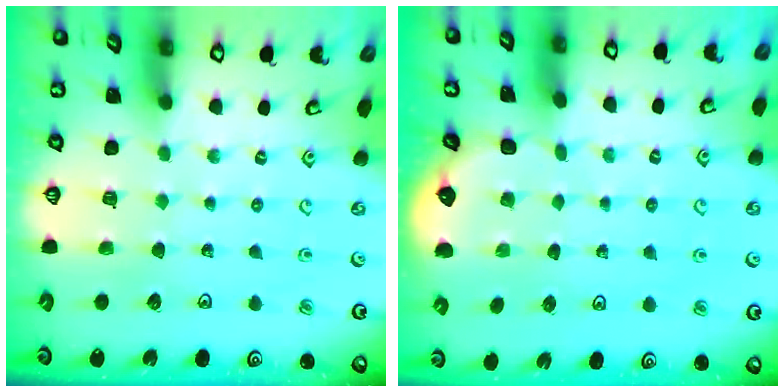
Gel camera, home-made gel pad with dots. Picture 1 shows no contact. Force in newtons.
{"total": 1.6, "press": 0.9, "slide": 1.3}